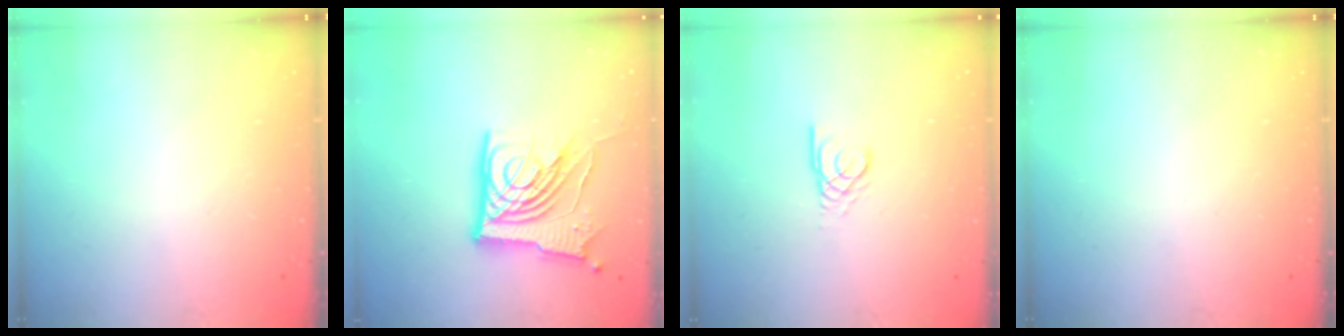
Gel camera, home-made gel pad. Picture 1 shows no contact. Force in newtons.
{"total": 17.1, "press": 16.9, "slide": 2.3}
{"total": 2.6, "press": 2.6, "slide": 0.1}
{"total": 0.0}